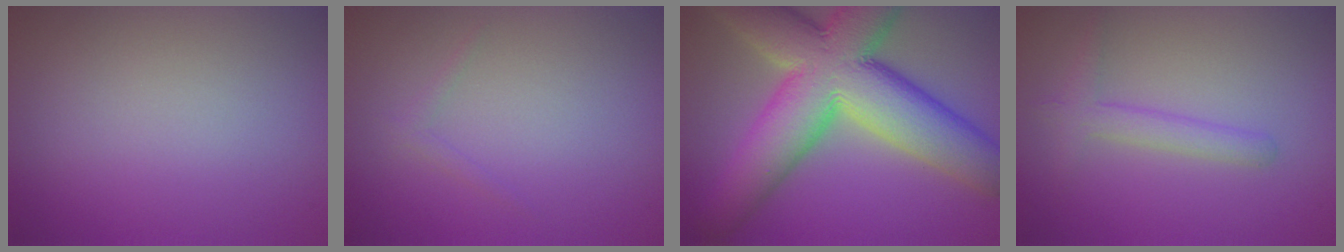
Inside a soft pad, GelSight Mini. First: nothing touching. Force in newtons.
{"total": 0.7, "press": 0.7, "slide": 0.1}
{"total": 14.2, "press": 14.1, "slide": 1.1}
{"total": 2.1, "press": 2.1, "slide": 0.1}